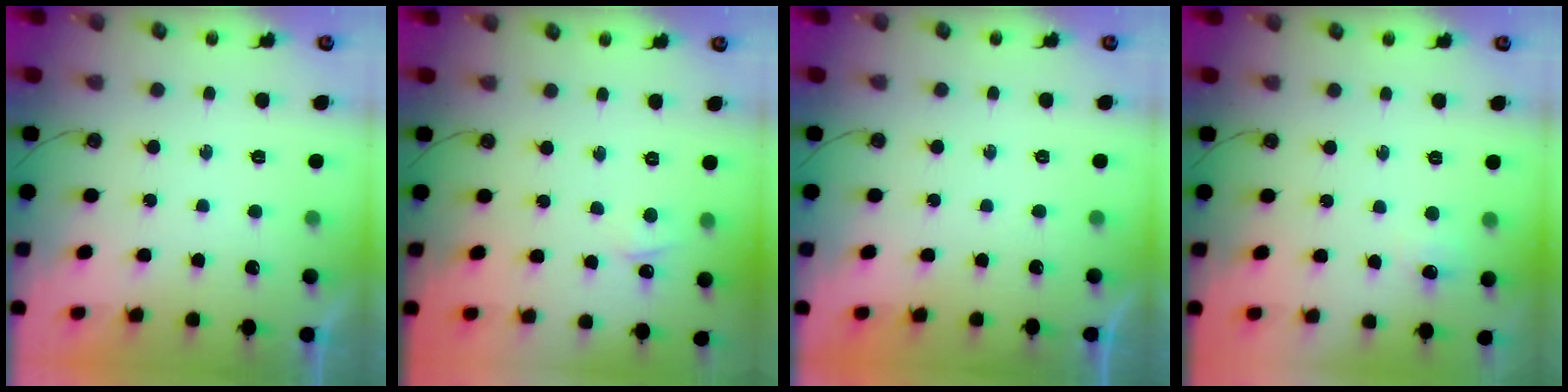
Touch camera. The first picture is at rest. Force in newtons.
{"total": 2.4, "press": 2.4, "slide": 0.3}
{"total": 0.0}
{"total": 5.6, "press": 5.6, "slide": 0.8}